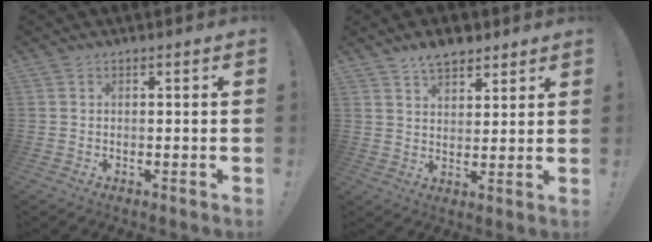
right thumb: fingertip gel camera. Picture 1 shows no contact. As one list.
[{"total": 6.9, "force": [5.3, 3.6, 2.6], "torque": [-0.042, -0.028, 0.099]}]